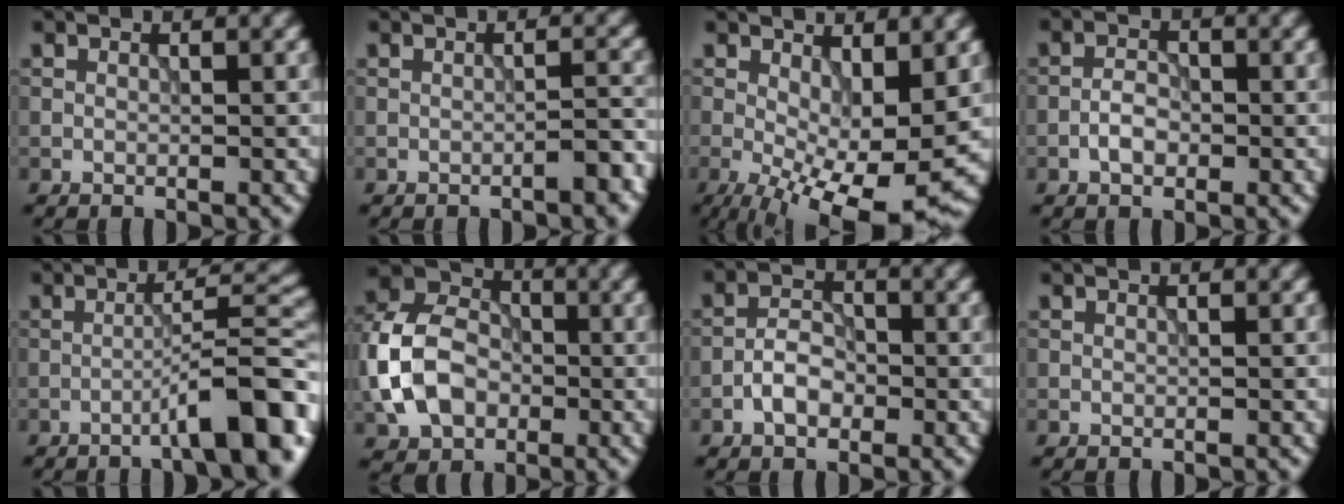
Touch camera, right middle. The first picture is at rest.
{"total": 2.3, "force": [-1.2, 0.5, 1.9], "torque": [-0.023, 0.009, -0.022]}
{"total": 10.9, "force": [-2.3, 4.1, 9.8], "torque": [-0.154, -0.008, -0.031]}
{"total": 2.2, "force": [-0.9, 1.2, 1.6], "torque": [-0.026, 0.005, -0.021]}
{"total": 7.9, "force": [-4.0, 1.1, 6.7], "torque": [-0.089, 0.025, -0.066]}
{"total": 8.3, "force": [-1.8, 6.2, 5.2], "torque": [-0.113, 0.011, -0.053]}
{"total": 2.9, "force": [-1.2, 1.7, 2.0], "torque": [-0.032, 0.009, -0.027]}
{"total": 0.0}